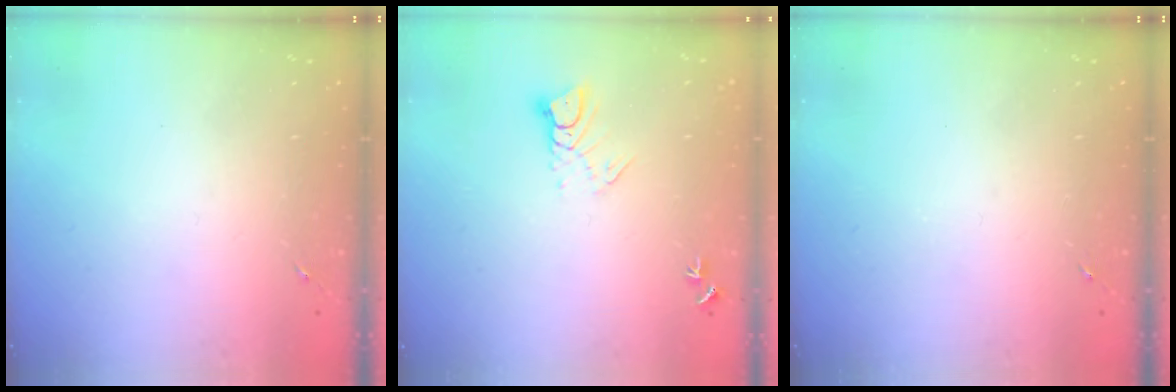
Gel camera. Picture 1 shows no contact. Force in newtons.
{"total": 5.5, "press": 5.5, "slide": 0.4}
{"total": 0.0}